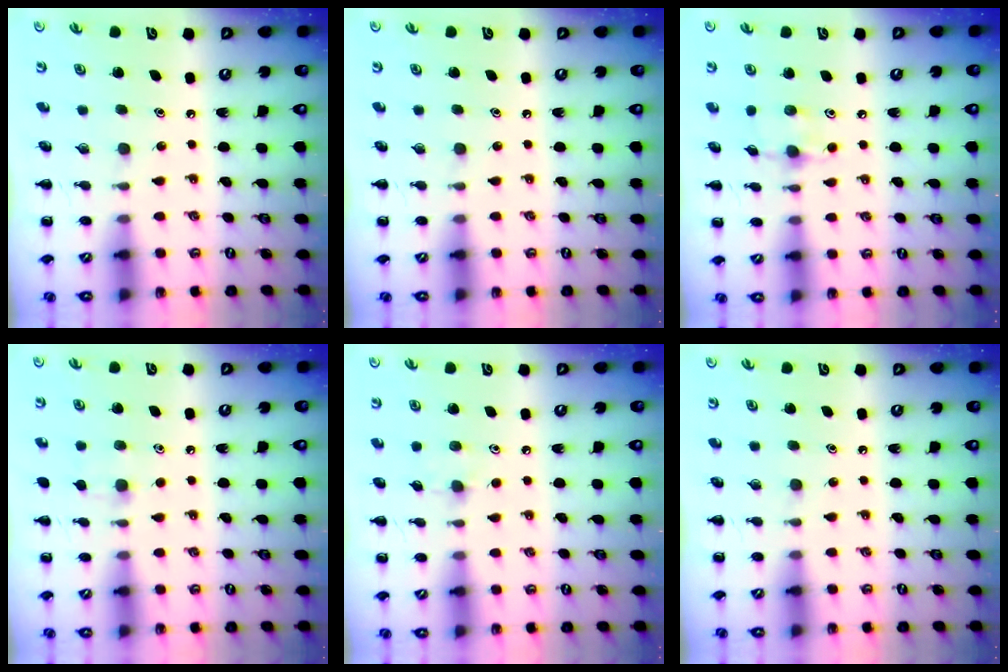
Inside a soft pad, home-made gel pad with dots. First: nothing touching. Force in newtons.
{"total": 0.0}
{"total": 6.1, "press": 6.0, "slide": 0.8}
{"total": 5.6, "press": 5.1, "slide": 2.2}
{"total": 4.5, "press": 4.1, "slide": 1.7}
{"total": 0.0}